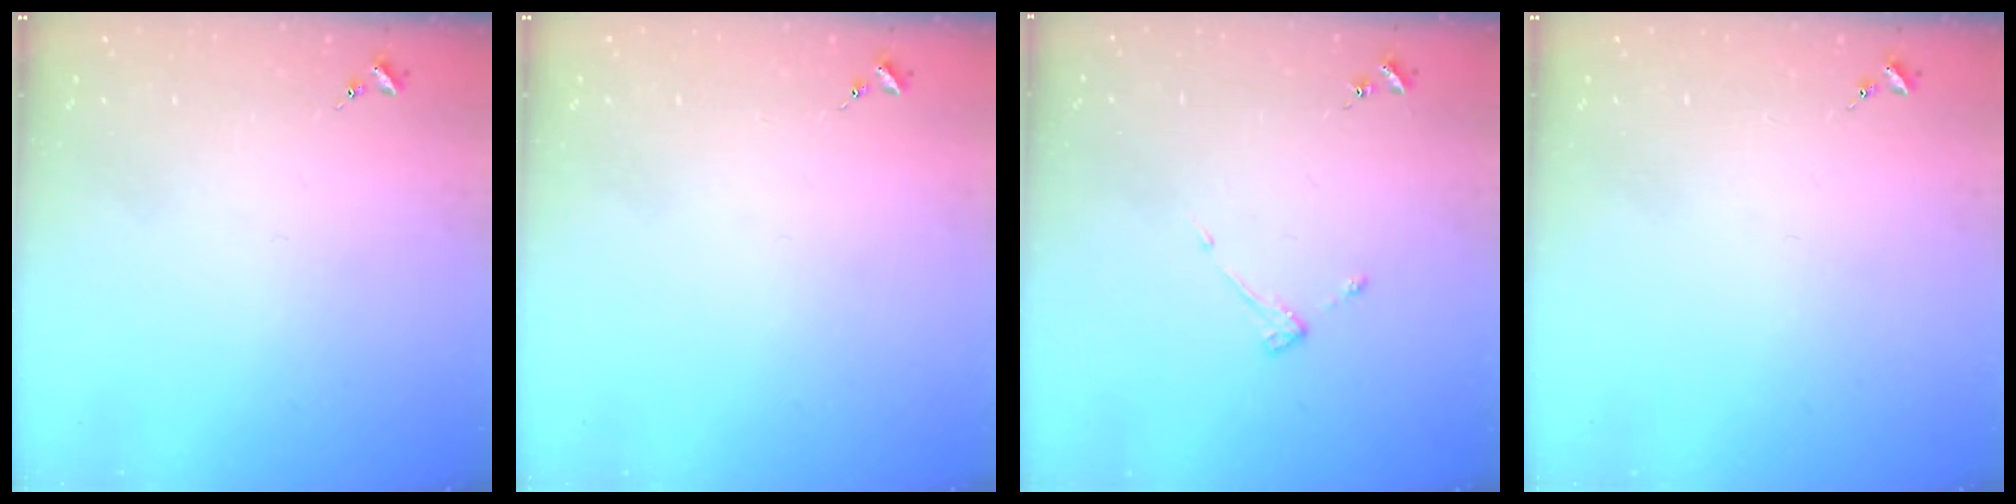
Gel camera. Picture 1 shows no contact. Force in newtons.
{"total": 0.0}
{"total": 2.9, "press": 2.9, "slide": 0.5}
{"total": 0.0}